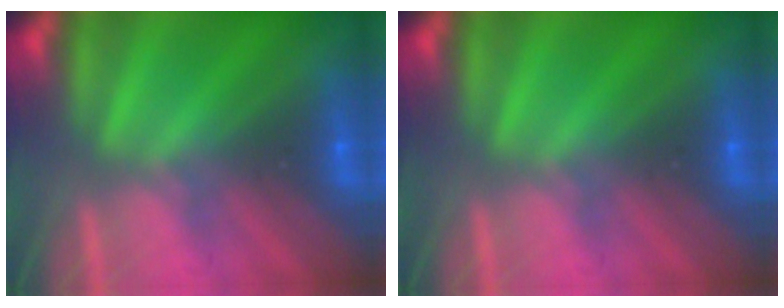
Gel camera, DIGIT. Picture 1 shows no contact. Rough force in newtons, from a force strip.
{"total": 0.0}